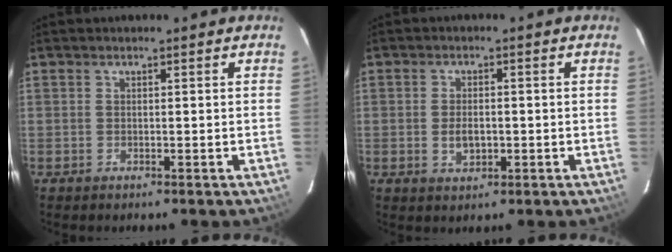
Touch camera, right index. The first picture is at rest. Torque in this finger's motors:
{"motor_torque": [0.11, -0.01, 0.20, 0.00]}